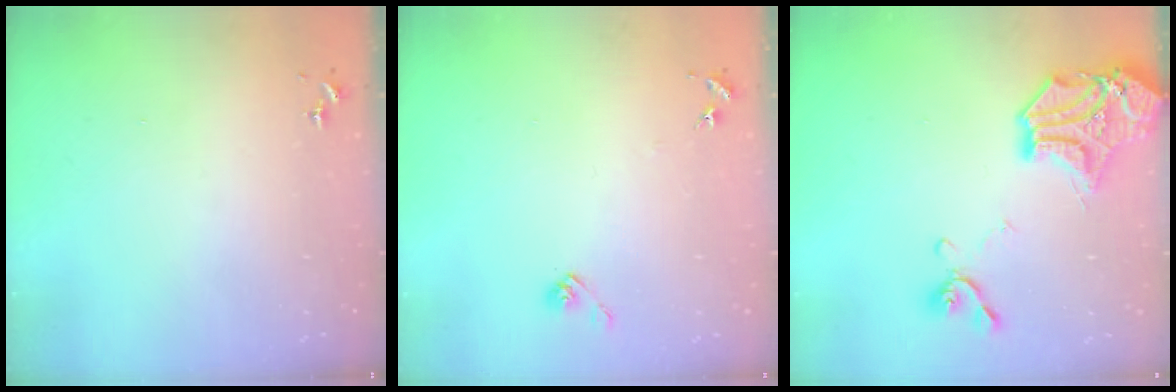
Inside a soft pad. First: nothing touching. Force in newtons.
{"total": 6.2, "press": 6.2, "slide": 0.5}
{"total": 17.6, "press": 17.6, "slide": 1.5}